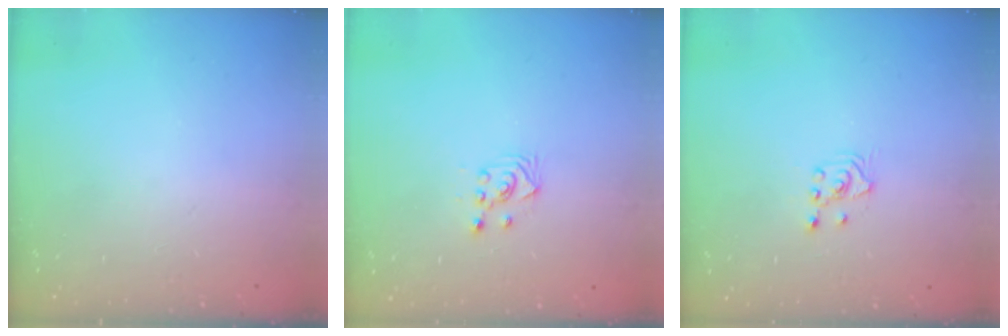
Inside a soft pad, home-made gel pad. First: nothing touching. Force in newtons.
{"total": 2.6, "press": 2.6, "slide": 0.3}
{"total": 2.5, "press": 2.4, "slide": 0.9}